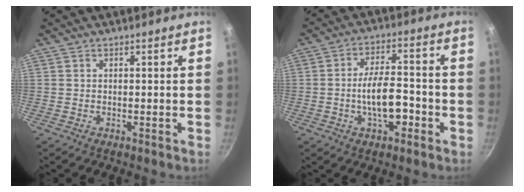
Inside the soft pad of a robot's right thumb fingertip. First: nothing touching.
{"total": 9.6, "force": [-2.7, 4.4, 8.1], "torque": [-0.121, 0.029, -0.047]}